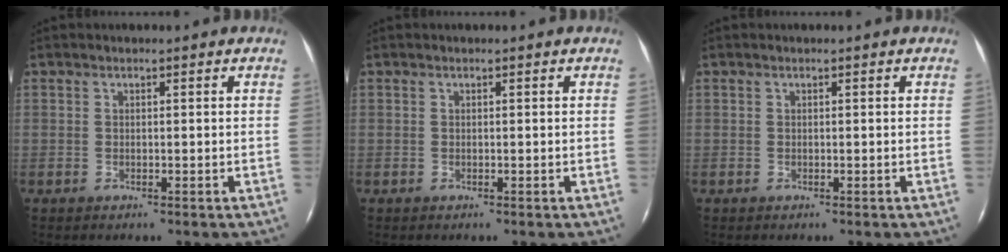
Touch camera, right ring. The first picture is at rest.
{"total": 0.0}
{"total": 0.0}